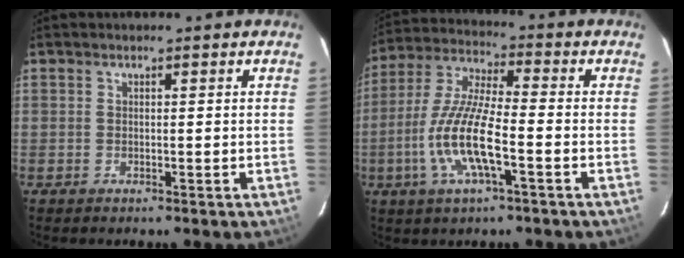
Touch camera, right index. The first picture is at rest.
{"total": 13.2, "force": [-4.2, 2.7, 12.2], "torque": [-0.256, -0.005, -0.084]}